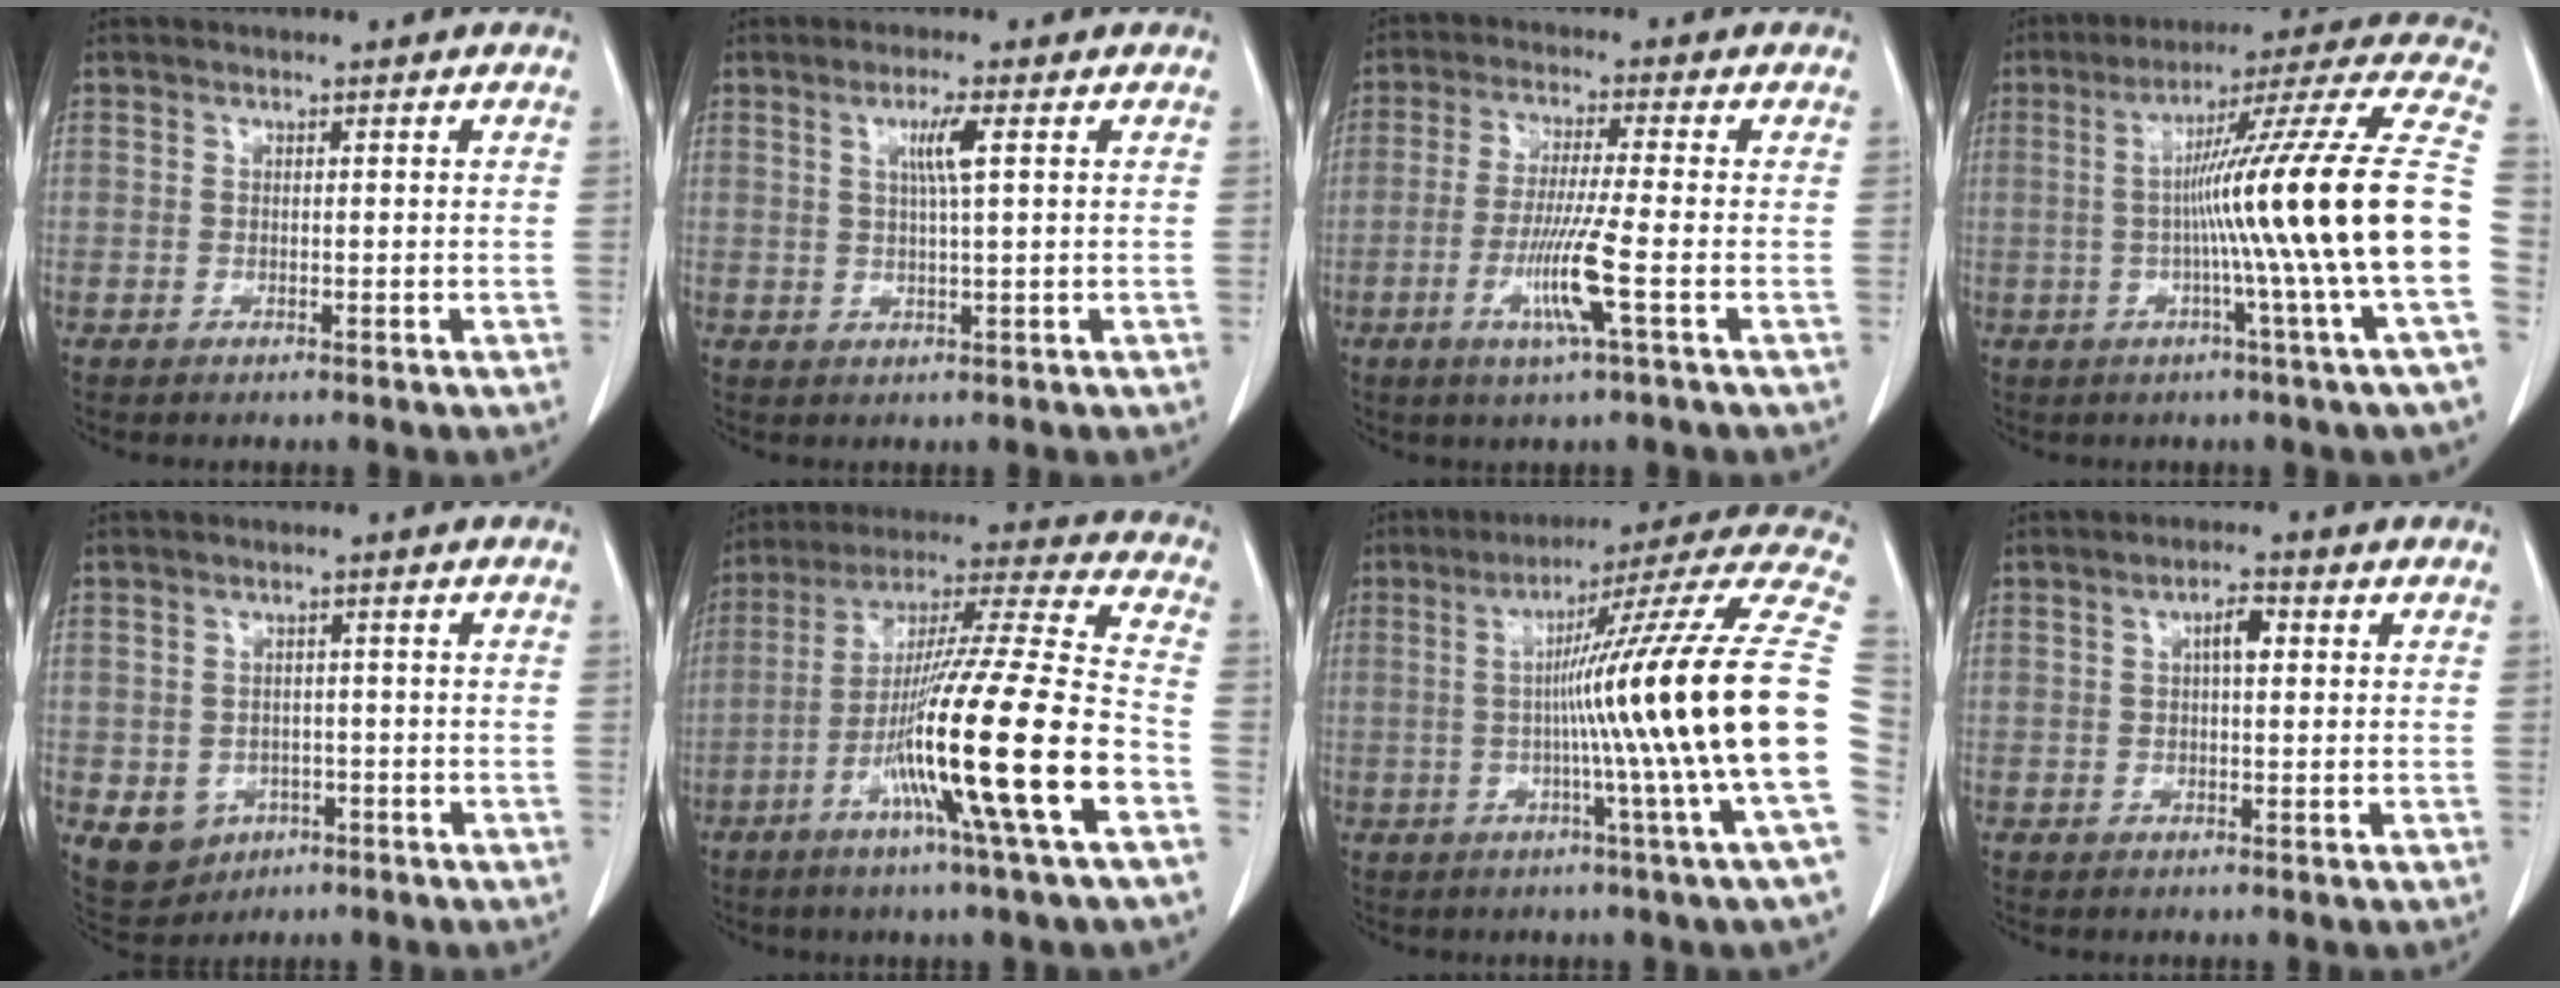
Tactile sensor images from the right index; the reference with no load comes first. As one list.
[{"total": 3.6, "force": [1.1, -0.4, 3.4], "torque": [-0.065, -0.001, 0.020]}, {"total": 8.0, "force": [-2.6, -1.0, 7.5], "torque": [-0.147, -0.016, -0.051]}, {"total": 23.0, "force": [-2.4, -3.0, 22.7], "torque": [-0.282, 0.011, -0.057]}, {"total": 6.9, "force": [-2.7, 6.0, 2.3], "torque": [-0.043, 0.005, -0.027]}, {"total": 22.0, "force": [-8.0, -0.8, 20.5], "torque": [-0.360, -0.026, -0.149]}, {"total": 24.6, "force": [-1.7, -2.8, 24.3], "torque": [-0.261, 0.011, -0.049]}, {"total": 2.9, "force": [0.6, 0.9, 2.7], "torque": [-0.048, 0.007, 0.009]}]